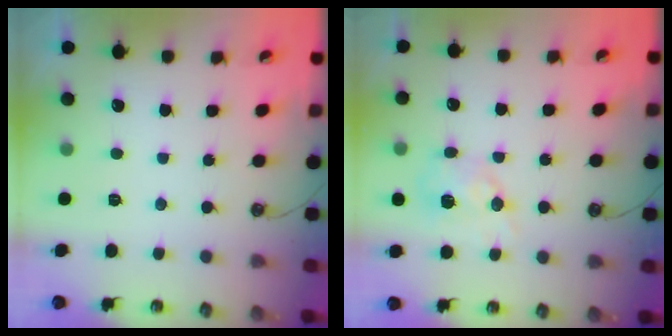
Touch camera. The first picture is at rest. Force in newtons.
{"total": 8.7, "press": 8.7, "slide": 0.4}